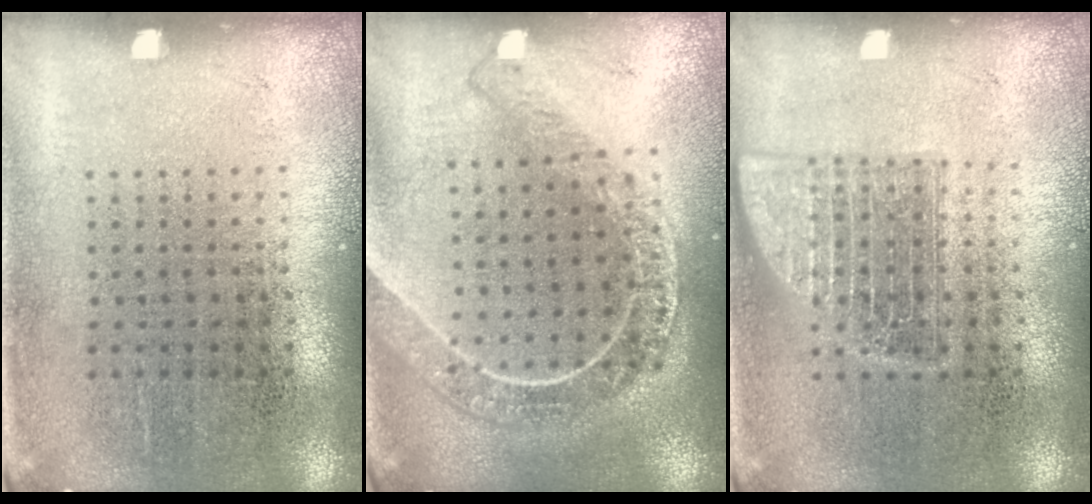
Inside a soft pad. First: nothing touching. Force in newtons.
{"total": 2.1, "press": 1.9, "slide": 1.0}
{"total": 2.5, "press": 2.5, "slide": 0.4}